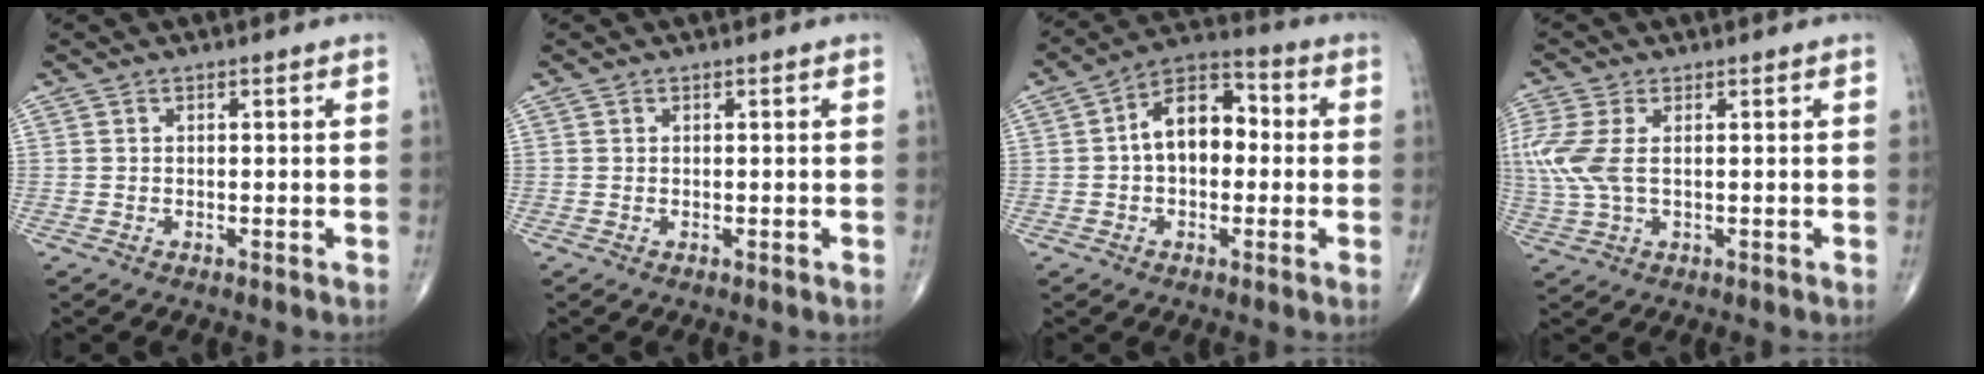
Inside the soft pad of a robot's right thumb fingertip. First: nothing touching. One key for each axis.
{"total": 0.0}
{"total": 11.2, "fx": 0.4, "fy": 7.1, "fz": 8.6, "tx": -0.113, "ty": 0.035, "tz": -0.008}
{"total": 7.9, "fx": 1.0, "fy": 4.1, "fz": 6.7, "tx": -0.192, "ty": 0.007, "tz": 0.027}